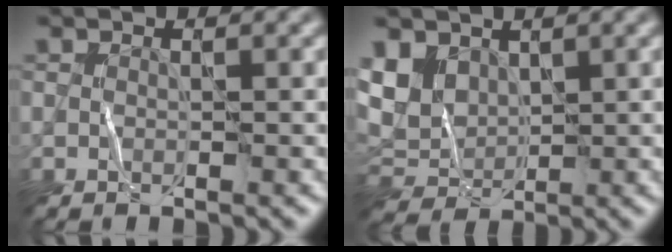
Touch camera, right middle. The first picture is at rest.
{"total": 4.7, "force": [1.9, 3.5, 2.4], "torque": [-0.056, -0.001, 0.039]}